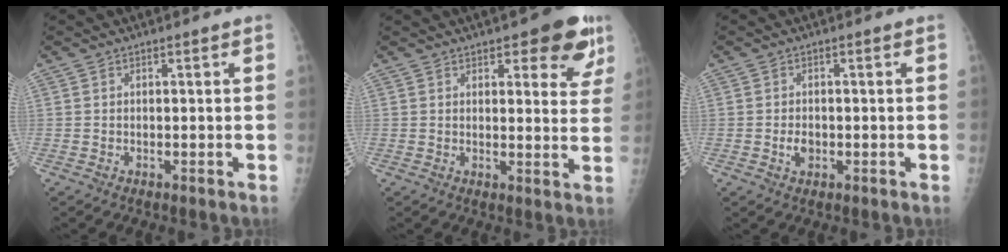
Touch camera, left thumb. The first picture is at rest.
{"total": 9.6, "force": [5.7, 3.8, 6.7], "torque": [-0.040, -0.023, 0.066]}
{"total": 2.5, "force": [-0.6, 1.7, 1.6], "torque": [-0.022, 0.003, -0.010]}